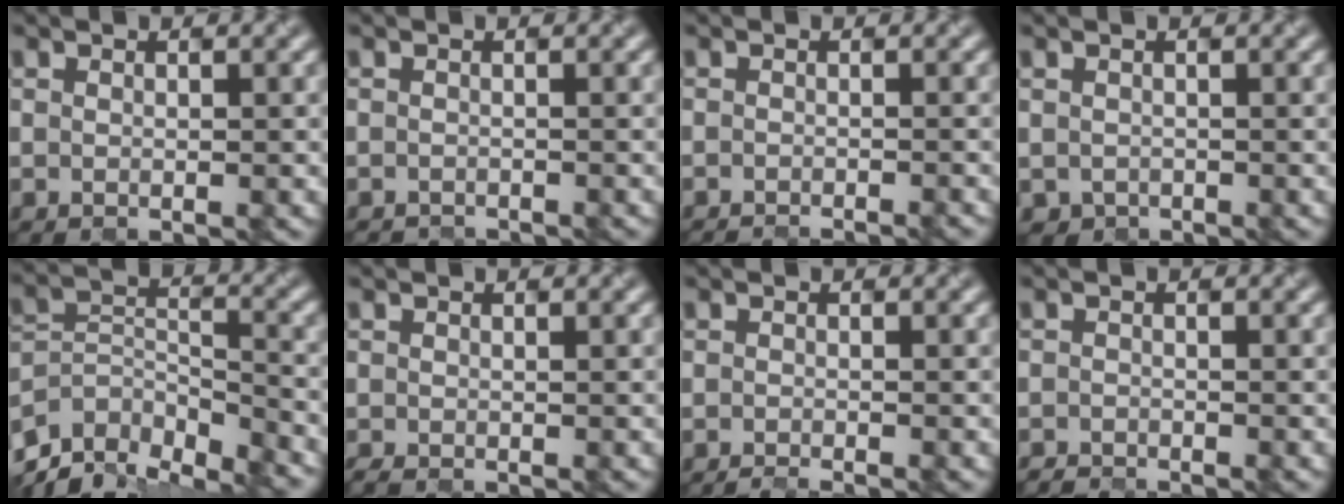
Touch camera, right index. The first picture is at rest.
{"total": 0.6, "force": [-0.5, -0.1, -0.4], "torque": [0.008, -0.007, -0.021]}
{"total": 1.1, "force": [-0.8, 0.5, 0.6], "torque": [0.016, -0.007, -0.023]}
{"total": 0.7, "force": [-0.1, 0.4, -0.6], "torque": [0.008, -0.005, 0.003]}
{"total": 9.2, "force": [-7.9, 3.3, 3.4], "torque": [-0.067, -0.011, -0.134]}
{"total": 0.0}
{"total": 1.1, "force": [-0.4, 0.6, 0.8], "torque": [0.005, -0.005, -0.017]}
{"total": 0.9, "force": [-0.8, -0.2, -0.4], "torque": [0.009, -0.004, -0.020]}